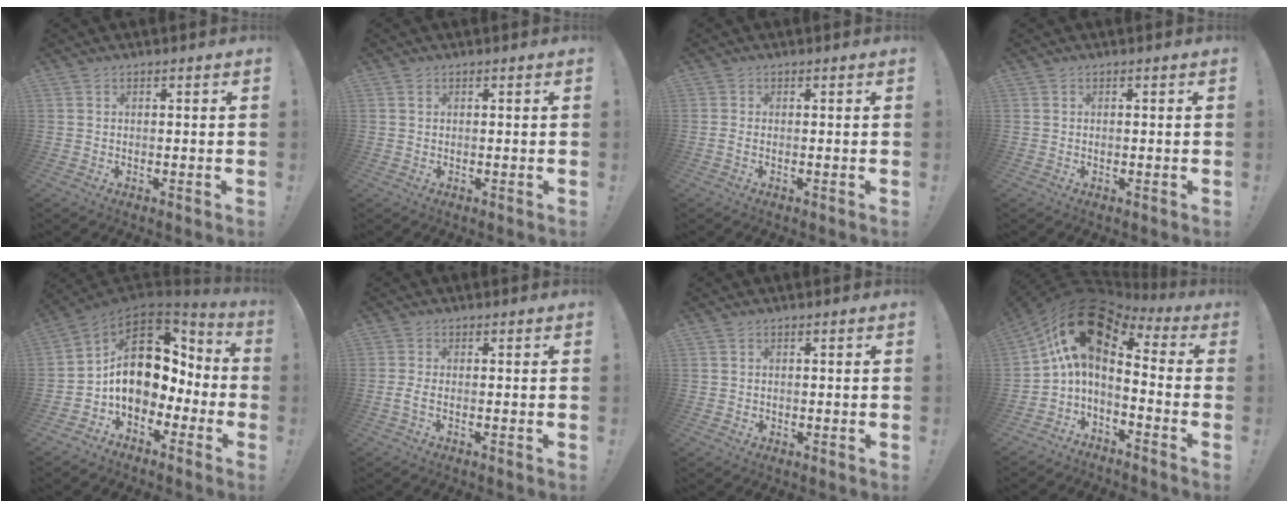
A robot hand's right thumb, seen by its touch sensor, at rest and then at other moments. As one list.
[{"total": 0.6, "force": [0.4, 0.4, 0.3], "torque": [0.003, -0.001, 0.005]}, {"total": 0.9, "force": [-0.2, 0.5, 0.7], "torque": [-0.014, 0.002, -0.003]}, {"total": 0.0}, {"total": 16.9, "force": [2.2, 12.2, 11.5], "torque": [-0.164, -0.009, 0.062]}, {"total": 2.0, "force": [-0.7, 0.8, 1.8], "torque": [-0.030, 0.005, -0.011]}, {"total": 0.8, "force": [0.2, 0.8, 0.0], "torque": [-0.003, 0.004, 0.003]}, {"total": 15.1, "force": [5.0, 7.5, 12.1], "torque": [-0.217, -0.026, 0.093]}]